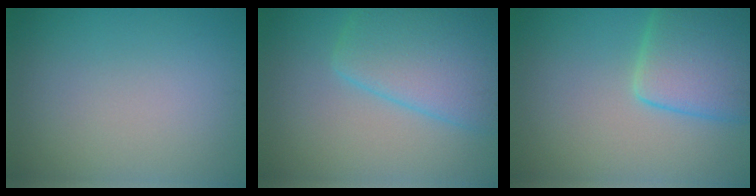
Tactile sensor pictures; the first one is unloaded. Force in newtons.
{"total": 7.0, "press": 7.0, "slide": 0.4}
{"total": 6.2, "press": 6.1, "slide": 0.4}